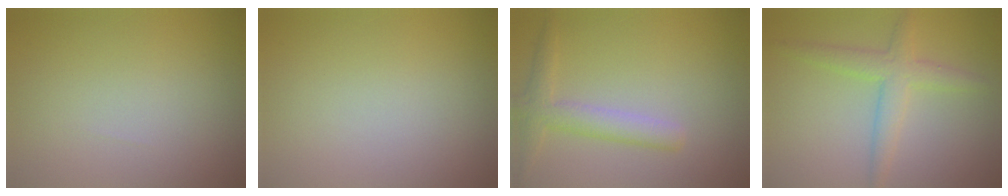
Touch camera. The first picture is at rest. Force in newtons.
{"total": 0.0}
{"total": 2.8, "press": 2.8, "slide": 0.1}
{"total": 3.1, "press": 3.1, "slide": 0.2}